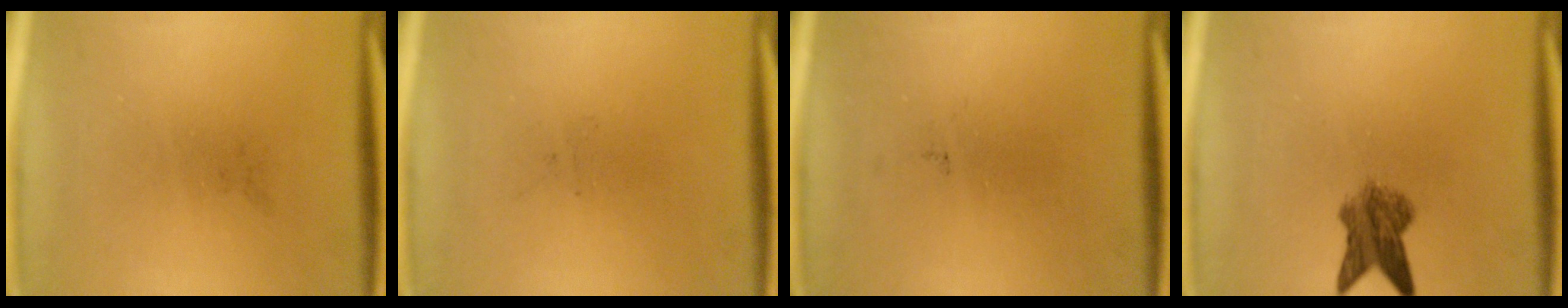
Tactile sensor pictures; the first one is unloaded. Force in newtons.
{"total": 0.0}
{"total": 0.0}
{"total": 5.1}